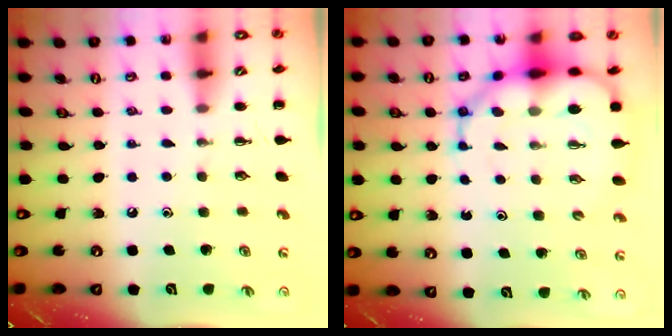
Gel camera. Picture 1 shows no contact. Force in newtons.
{"total": 12.5, "press": 12.0, "slide": 3.5}